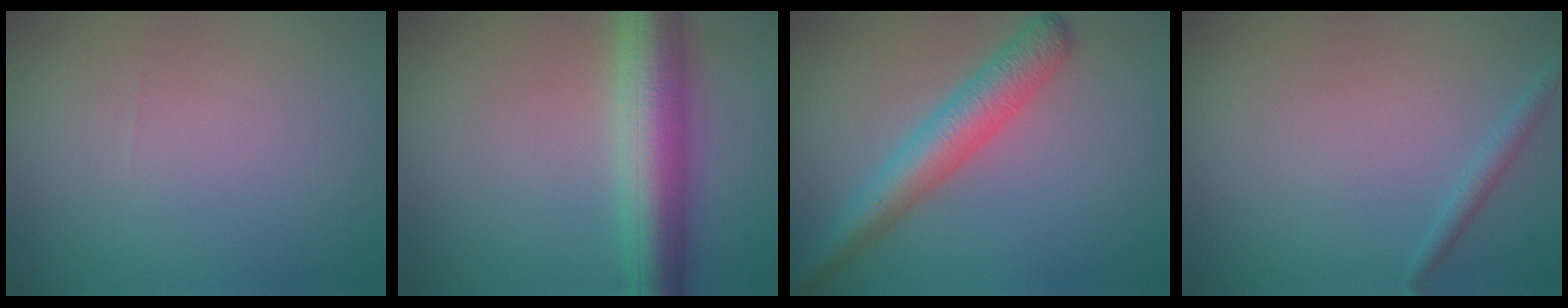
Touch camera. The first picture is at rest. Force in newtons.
{"total": 7.2, "press": 7.2, "slide": 0.1}
{"total": 4.7, "press": 4.7, "slide": 0.1}
{"total": 1.2, "press": 1.2, "slide": 0.1}